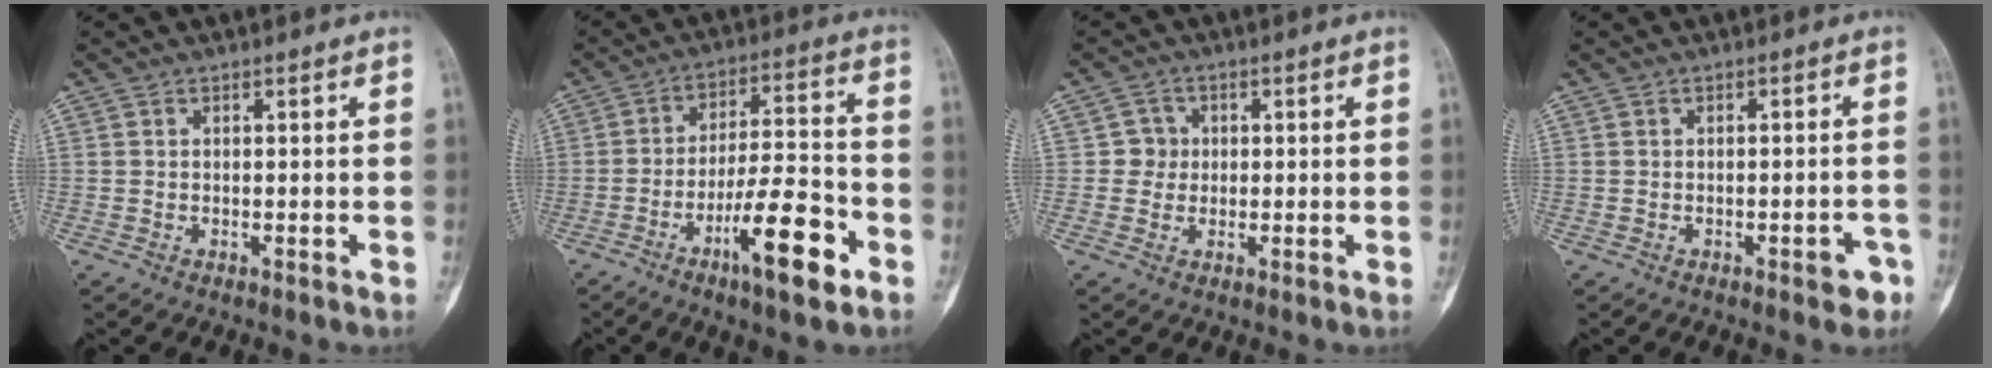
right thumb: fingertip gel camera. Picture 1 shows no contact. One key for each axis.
{"total": 13.9, "fx": -6.8, "fy": 3.5, "fz": 11.7, "tx": -0.185, "ty": 0.039, "tz": -0.109}
{"total": 3.1, "fx": 0.2, "fy": 3.1, "fz": 0.3, "tx": 0.021, "ty": 0.008, "tz": -0.003}
{"total": 3.4, "fx": -1.9, "fy": 1.4, "fz": 2.4, "tx": -0.019, "ty": 0.014, "tz": -0.019}